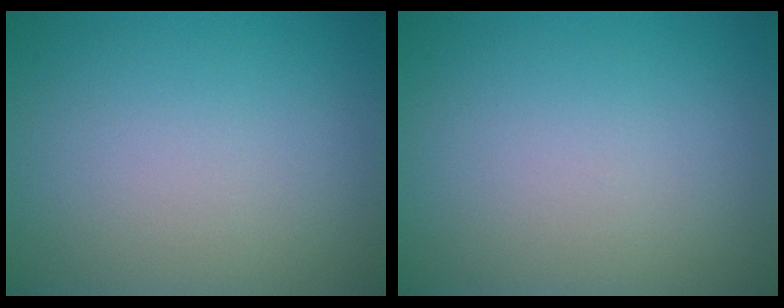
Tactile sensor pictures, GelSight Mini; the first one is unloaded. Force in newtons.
{"total": 0.0}